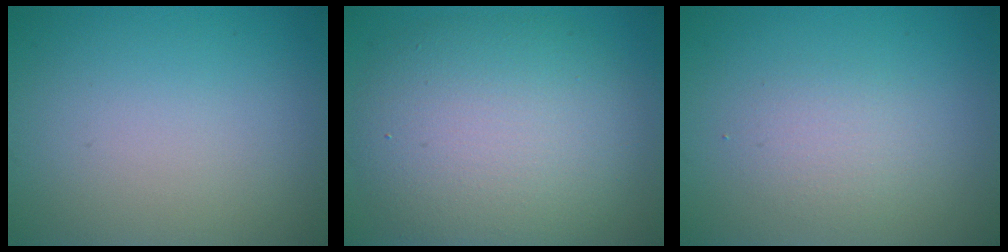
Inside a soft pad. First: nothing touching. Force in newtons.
{"total": 9.1, "press": 9.0, "slide": 0.5}
{"total": 1.9, "press": 1.9, "slide": 0.2}